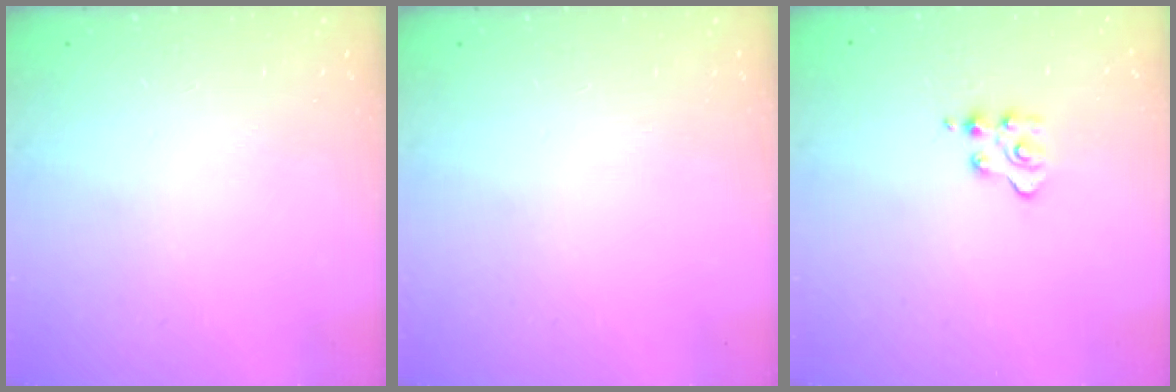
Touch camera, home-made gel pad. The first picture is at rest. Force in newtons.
{"total": 0.0}
{"total": 3.0, "press": 3.0, "slide": 0.5}